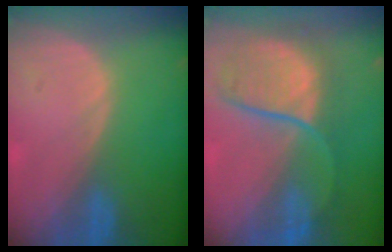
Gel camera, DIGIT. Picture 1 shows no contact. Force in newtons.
{"total": 9.1, "press": 8.7, "slide": 2.7}